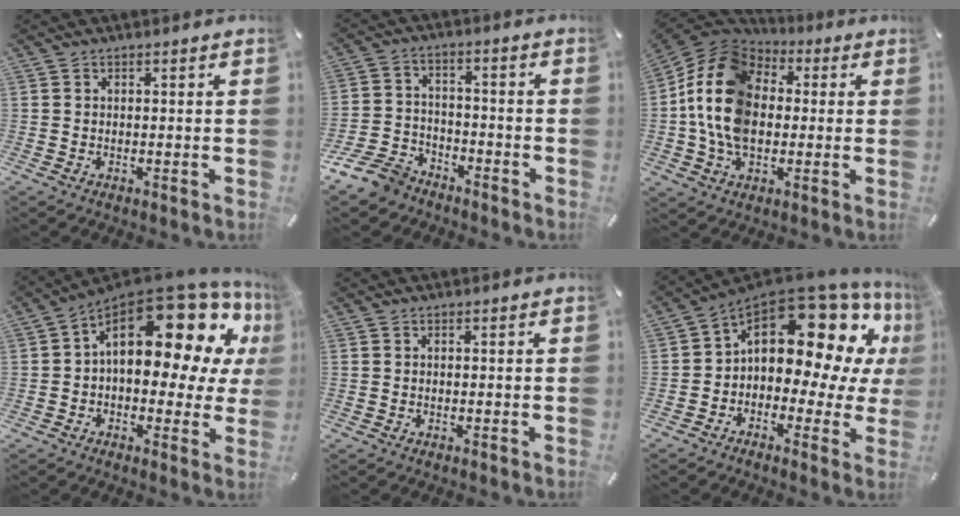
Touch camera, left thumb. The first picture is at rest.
{"total": 10.2, "force": [-8.1, 5.3, 3.4], "torque": [-0.070, 0.046, -0.153]}
{"total": 15.9, "force": [-1.3, 12.2, 10.0], "torque": [-0.229, 0.020, -0.028]}
{"total": 22.4, "force": [8.7, 11.0, 17.4], "torque": [-0.251, -0.065, 0.148]}
{"total": 0.0}
{"total": 17.5, "force": [7.3, 9.7, 12.6], "torque": [-0.186, -0.062, 0.118]}